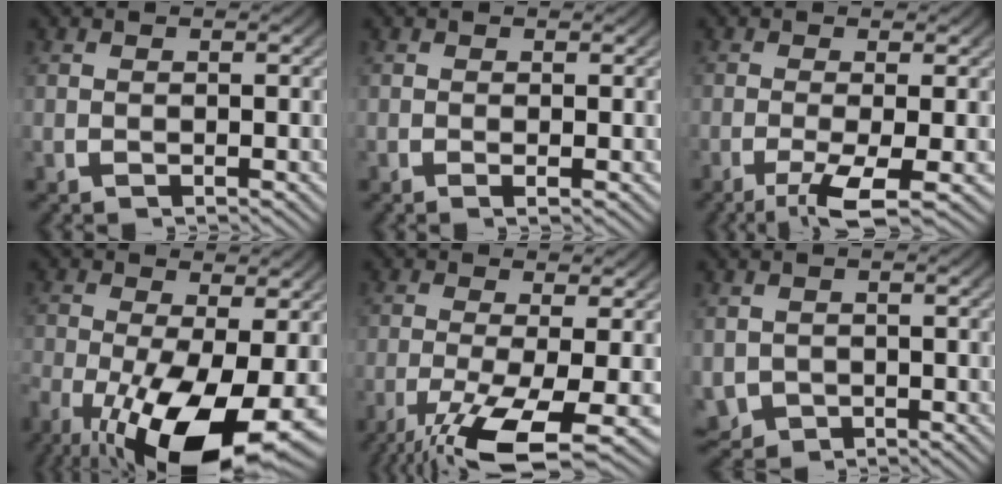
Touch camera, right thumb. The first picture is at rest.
{"total": 0.6, "force": [0.1, 0.0, 0.6], "torque": [-0.009, 0.000, -0.001]}
{"total": 4.7, "force": [-2.0, 1.7, 3.9], "torque": [-0.080, -0.019, -0.027]}
{"total": 13.3, "force": [-4.3, 6.9, 10.6], "torque": [-0.186, -0.055, -0.040]}
{"total": 8.6, "force": [-3.7, 3.4, 7.0], "torque": [-0.143, -0.038, -0.039]}
{"total": 4.1, "force": [-1.2, 3.6, 1.6], "torque": [-0.049, -0.033, -0.003]}